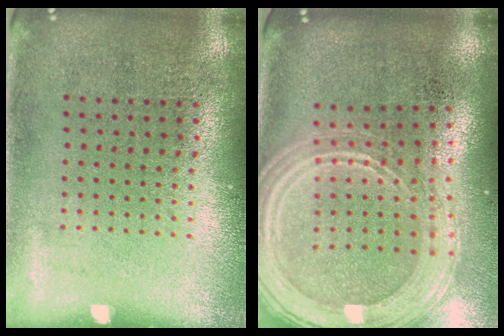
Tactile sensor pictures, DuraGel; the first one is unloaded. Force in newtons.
{"total": 2.5, "press": 2.2, "slide": 1.3}